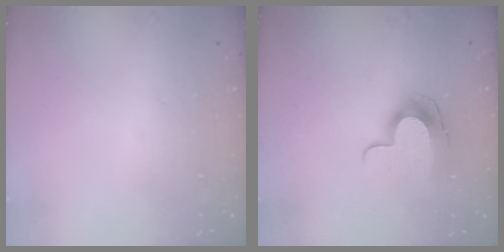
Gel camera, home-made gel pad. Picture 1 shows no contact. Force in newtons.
{"total": 10.2, "press": 10.2, "slide": 0.2}